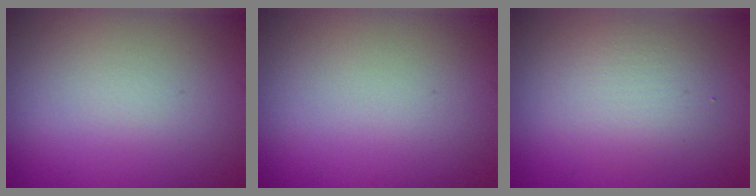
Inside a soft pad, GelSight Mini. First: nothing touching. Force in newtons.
{"total": 0.0}
{"total": 2.8, "press": 2.8, "slide": 0.2}